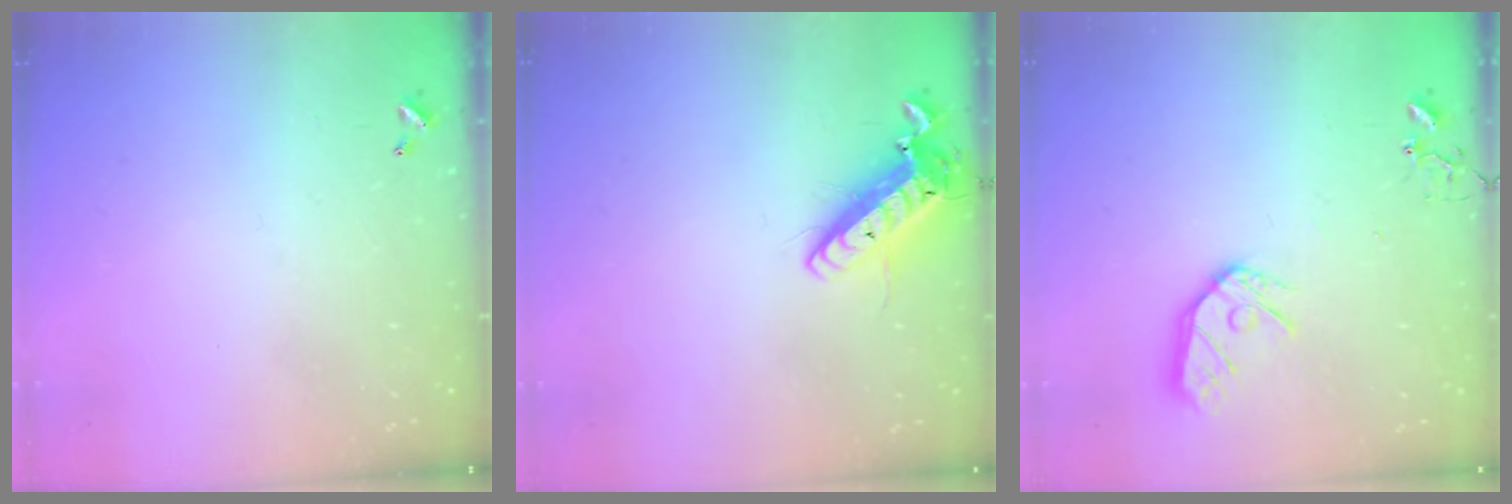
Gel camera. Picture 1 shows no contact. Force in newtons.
{"total": 14.7, "press": 14.4, "slide": 2.9}
{"total": 11.3, "press": 11.2, "slide": 1.3}